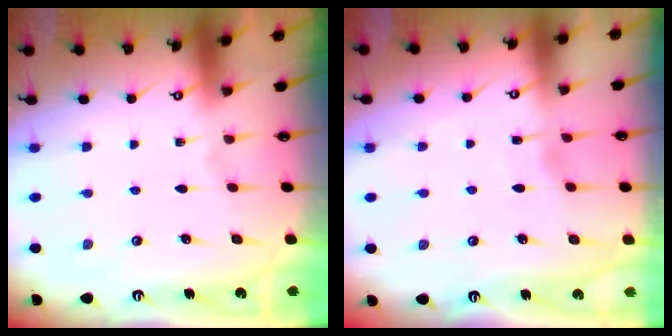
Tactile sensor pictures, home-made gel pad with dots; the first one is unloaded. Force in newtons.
{"total": 2.6, "press": 2.6, "slide": 0.3}